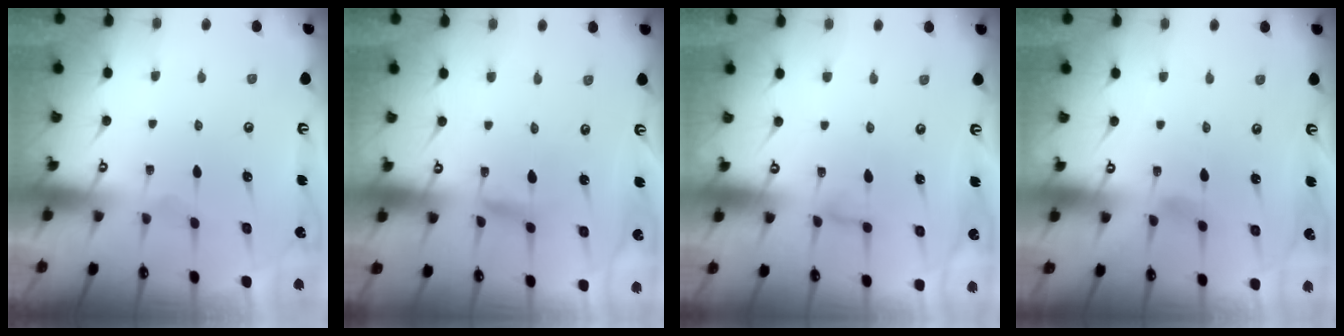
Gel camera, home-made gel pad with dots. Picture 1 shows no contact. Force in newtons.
{"total": 2.4, "press": 2.4, "slide": 0.2}
{"total": 2.9, "press": 2.9, "slide": 0.2}
{"total": 2.6, "press": 2.6, "slide": 0.3}